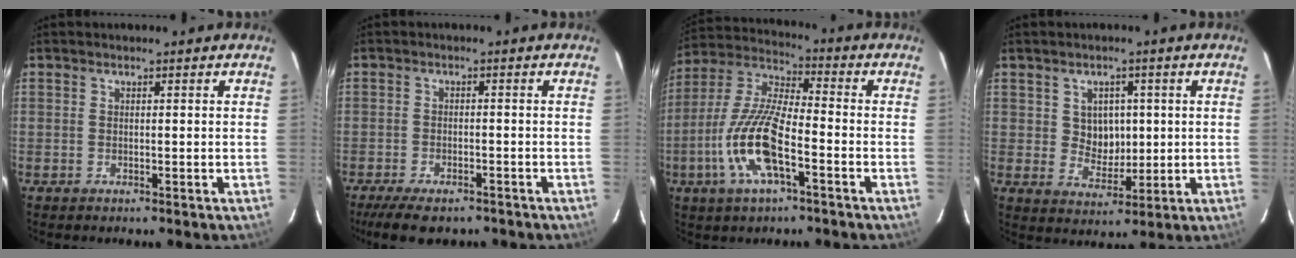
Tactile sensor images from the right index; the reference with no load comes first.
{"total": 9.3, "force": [-7.3, 3.2, 4.8], "torque": [-0.110, -0.021, -0.117]}
{"total": 14.5, "force": [-5.7, 4.1, 12.7], "torque": [-0.270, -0.006, -0.115]}
{"total": 5.8, "force": [1.0, 5.1, 2.6], "torque": [-0.042, 0.008, 0.025]}